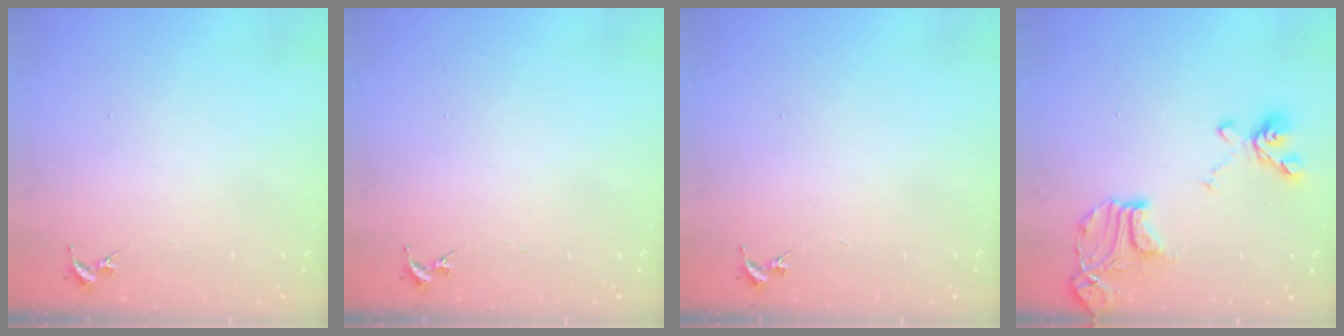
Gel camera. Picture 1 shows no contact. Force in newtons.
{"total": 0.0}
{"total": 0.0}
{"total": 17.9, "press": 17.8, "slide": 1.9}